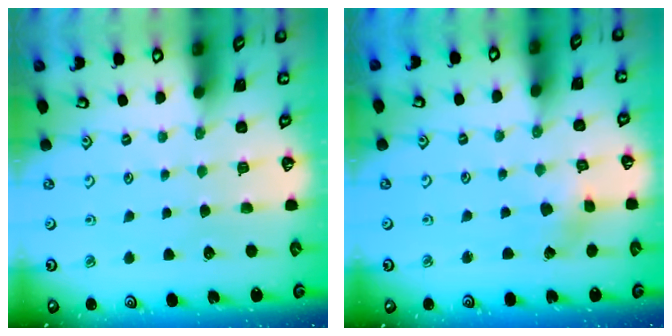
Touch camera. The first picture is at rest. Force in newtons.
{"total": 1.6, "press": 1.6, "slide": 0.1}